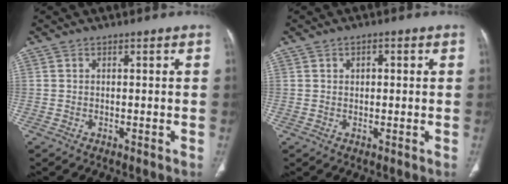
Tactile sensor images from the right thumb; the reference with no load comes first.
{"total": 1.7, "force": [0.5, 1.2, 1.2], "torque": [-0.011, 0.001, 0.005]}